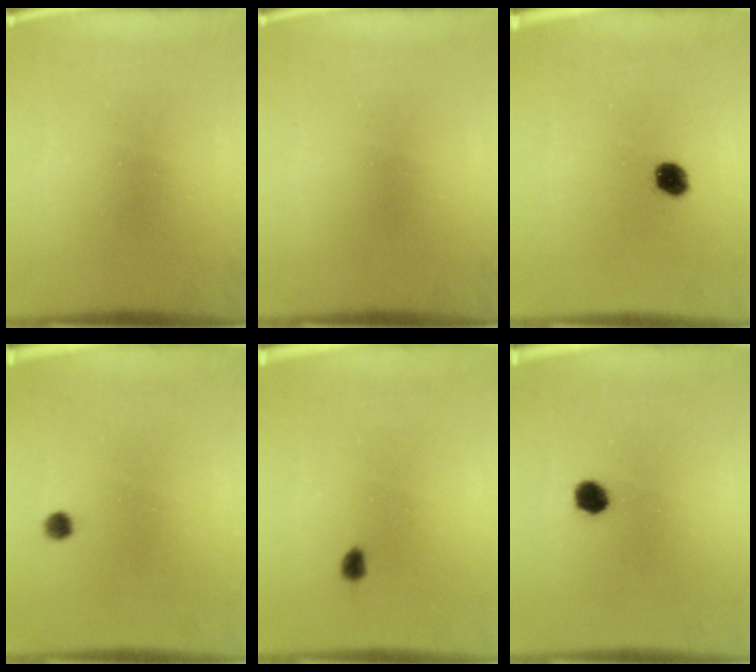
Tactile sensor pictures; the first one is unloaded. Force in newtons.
{"total": 0.0}
{"total": 4.0}
{"total": 1.3}
{"total": 1.7}
{"total": 3.3}